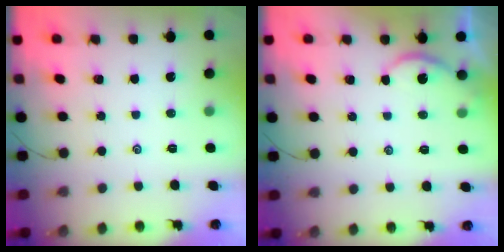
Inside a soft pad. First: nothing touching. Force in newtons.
{"total": 3.3, "press": 3.3, "slide": 0.2}